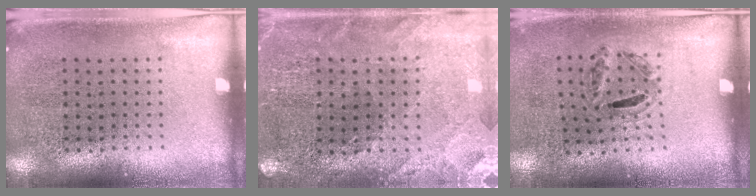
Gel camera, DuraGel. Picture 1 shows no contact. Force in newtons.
{"total": 0.9, "press": 0.8, "slide": 0.2}
{"total": 1.1, "press": 0.6, "slide": 0.9}